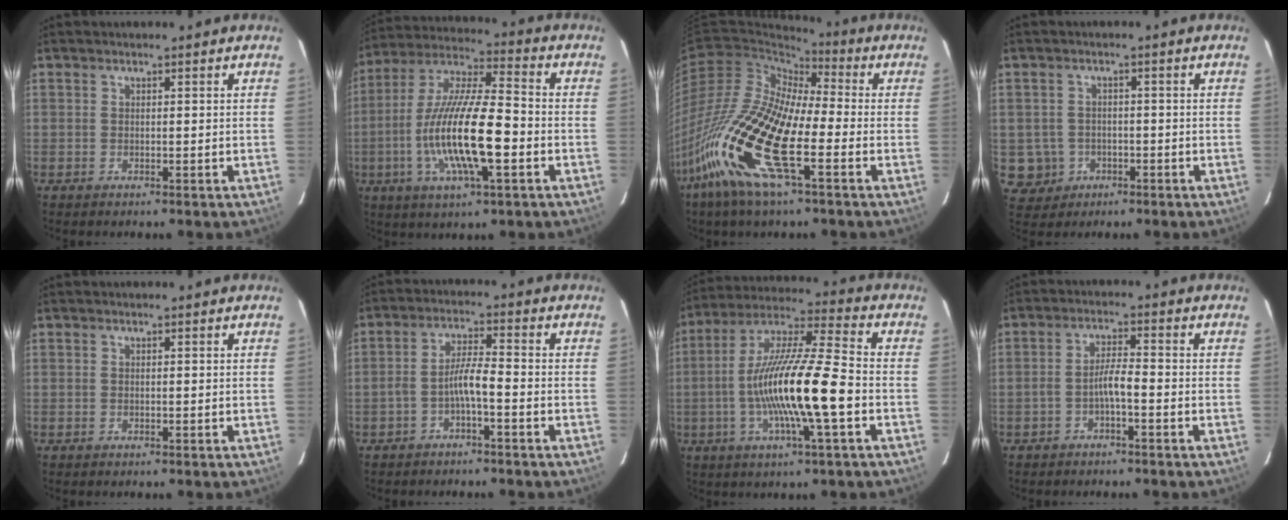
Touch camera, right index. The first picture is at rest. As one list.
[{"total": 17.9, "force": [-4.3, 4.0, 16.9], "torque": [-0.330, -0.011, -0.083]}, {"total": 21.3, "force": [-9.5, 6.2, 18.0], "torque": [-0.369, -0.024, -0.208]}, {"total": 5.5, "force": [-1.6, 5.3, 0.6], "torque": [-0.025, 0.015, -0.014]}, {"total": 0.0}, {"total": 4.3, "force": [-2.3, 0.2, 3.6], "torque": [-0.080, 0.012, -0.040]}, {"total": 17.7, "force": [-4.0, 1.5, 17.2], "torque": [-0.323, -0.001, -0.078]}, {"total": 3.3, "force": [-1.8, 0.3, 2.8], "torque": [-0.060, 0.010, -0.032]}]